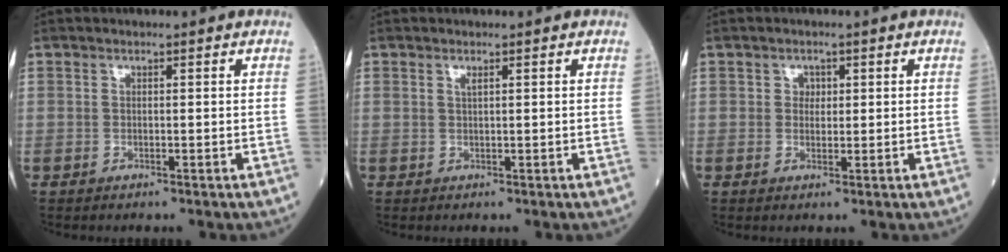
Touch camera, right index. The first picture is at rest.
{"total": 0.7, "force": [0.4, 0.0, 0.5], "torque": [-0.013, -0.002, 0.008]}
{"total": 1.7, "force": [0.6, 1.4, 0.8], "torque": [-0.008, 0.000, 0.008]}